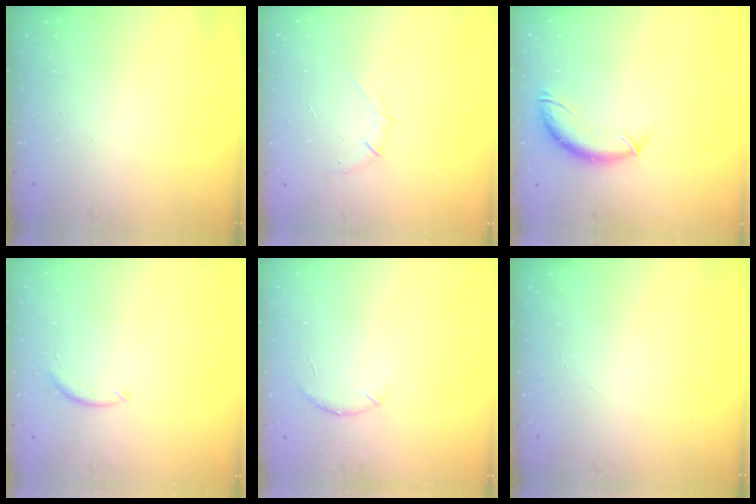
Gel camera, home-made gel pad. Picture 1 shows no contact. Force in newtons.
{"total": 3.6, "press": 3.4, "slide": 1.2}
{"total": 10.8, "press": 10.6, "slide": 1.8}
{"total": 5.8, "press": 5.7, "slide": 0.7}
{"total": 5.7, "press": 5.6, "slide": 1.3}
{"total": 0.0}